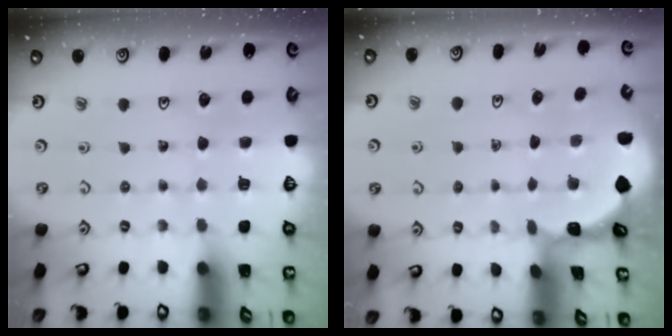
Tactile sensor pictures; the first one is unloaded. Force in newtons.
{"total": 1.2, "press": 1.2, "slide": 0.2}